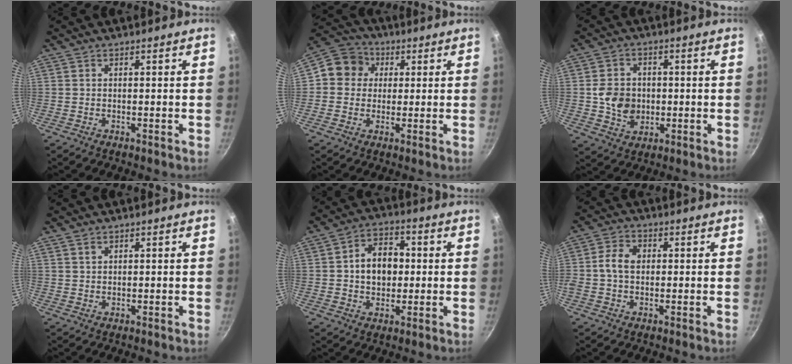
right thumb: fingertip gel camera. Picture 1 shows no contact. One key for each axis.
{"total": 8.2, "fx": 1.3, "fy": 7.6, "fz": 2.9, "tx": -0.017, "ty": 0.016, "tz": 0.001}
{"total": 8.2, "fx": -0.3, "fy": 6.8, "fz": 4.6, "tx": -0.057, "ty": 0.006, "tz": -0.005}
{"total": 1.2, "fx": 0.8, "fy": 0.7, "fz": 0.5, "tx": -0.007, "ty": -0.001, "tz": 0.016}
{"total": 9.5, "fx": 0.6, "fy": 7.1, "fz": 6.4, "tx": -0.067, "ty": 0.015, "tz": 0.003}
{"total": 5.2, "fx": 0.3, "fy": 3.9, "fz": 3.5, "tx": -0.062, "ty": 0.011, "tz": -0.006}